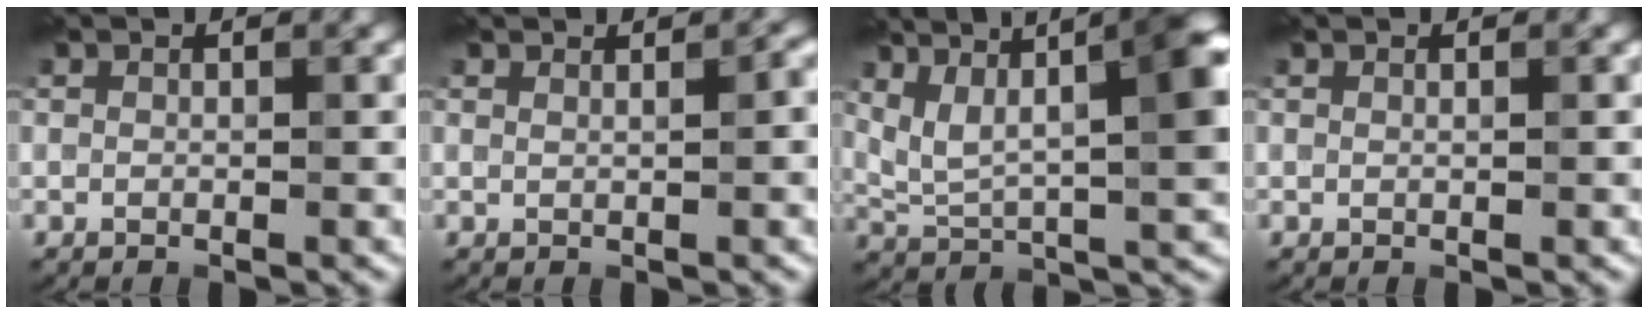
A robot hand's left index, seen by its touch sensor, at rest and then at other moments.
{"total": 1.1, "force": [0.7, 0.2, 0.8], "torque": [-0.011, 0.001, 0.010]}
{"total": 11.1, "force": [4.6, 3.7, 9.4], "torque": [-0.145, 0.016, 0.083]}
{"total": 0.0}